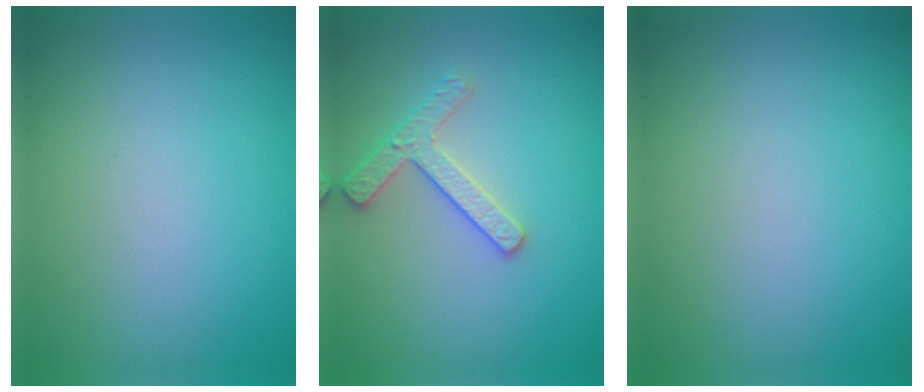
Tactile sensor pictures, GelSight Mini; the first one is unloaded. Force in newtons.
{"total": 2.5, "press": 2.5, "slide": 0.3}
{"total": 0.0}